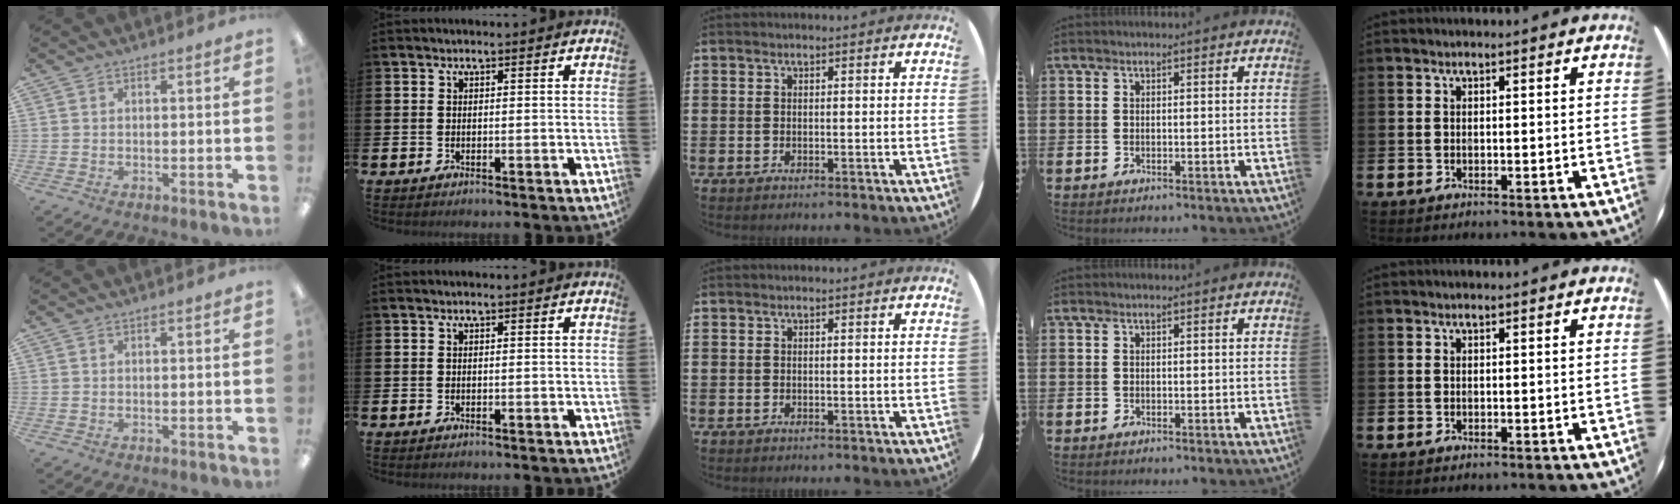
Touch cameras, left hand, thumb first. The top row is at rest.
{}